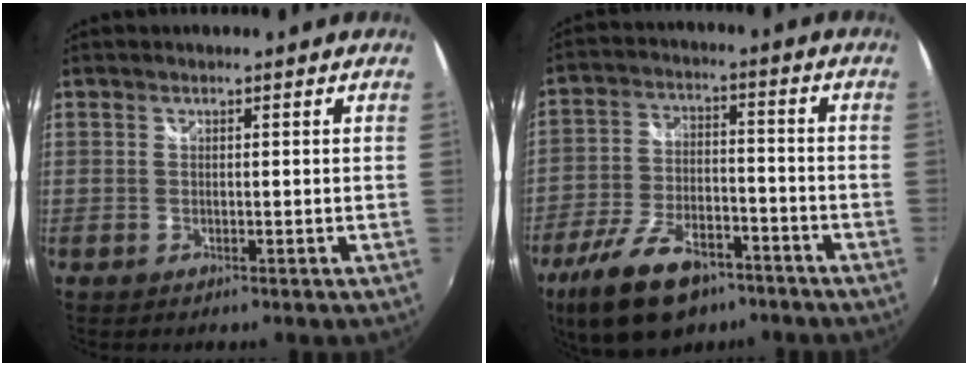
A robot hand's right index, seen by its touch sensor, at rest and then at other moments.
{"total": 16.3, "force": [-10.6, 7.9, 9.5], "torque": [-0.204, -0.017, -0.179]}